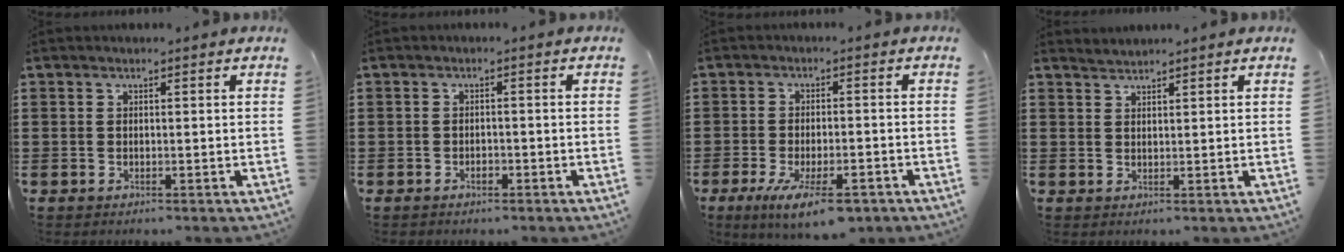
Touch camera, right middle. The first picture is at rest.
{"total": 1.1, "force": [-0.7, 0.5, 0.6], "torque": [-0.014, -0.002, -0.013]}
{"total": 6.9, "force": [-4.2, 2.0, 5.1], "torque": [-0.097, -0.005, -0.073]}
{"total": 1.2, "force": [1.2, -0.1, -0.3], "torque": [0.002, 0.000, 0.024]}